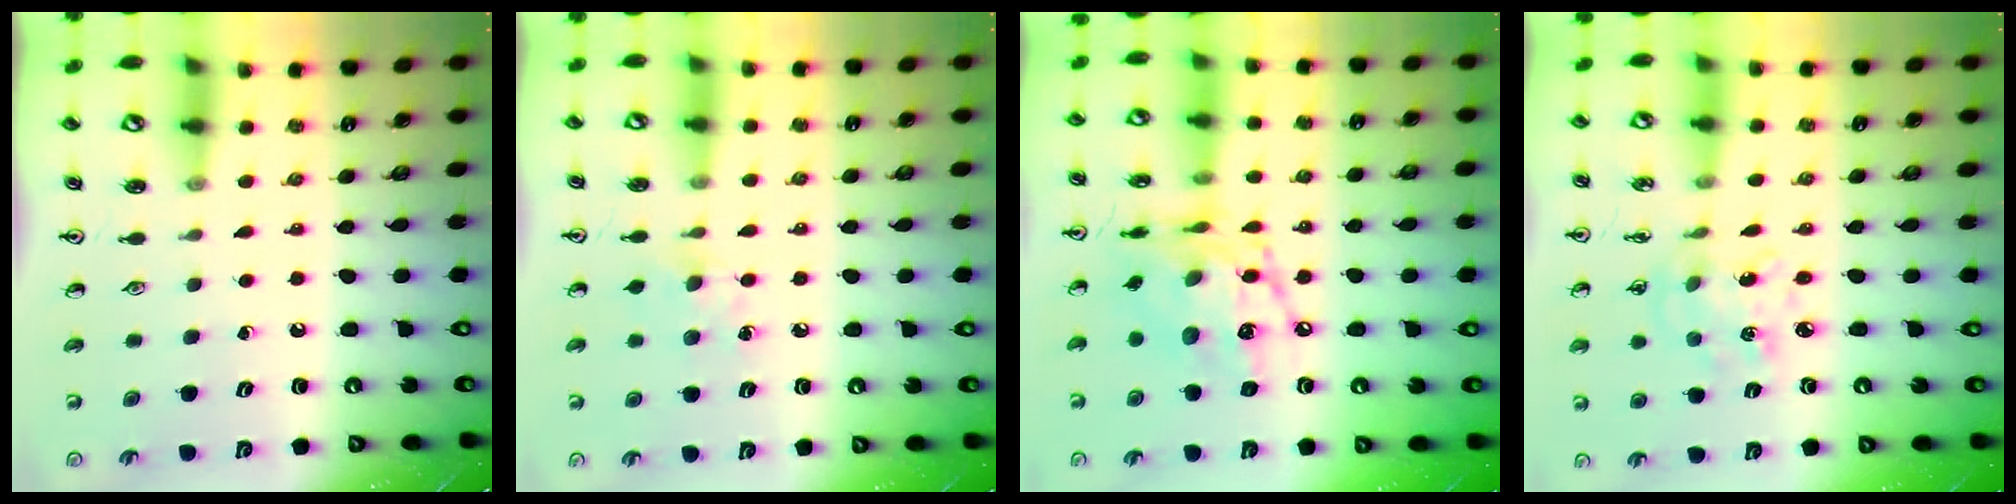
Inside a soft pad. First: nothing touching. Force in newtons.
{"total": 6.3, "press": 6.2, "slide": 0.8}
{"total": 15.4, "press": 15.3, "slide": 1.5}
{"total": 4.8, "press": 4.8, "slide": 0.4}